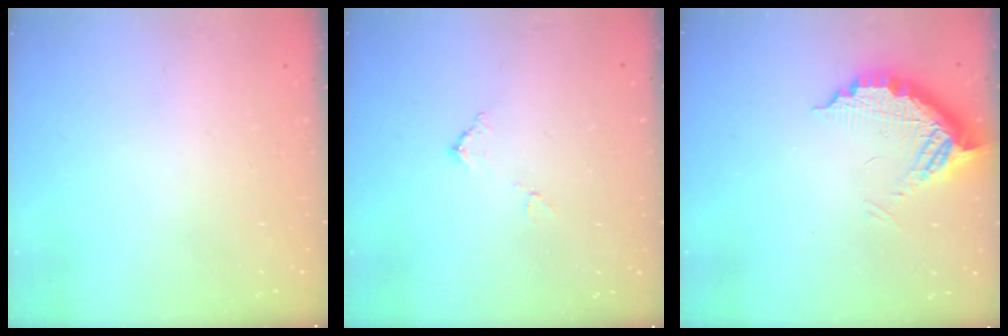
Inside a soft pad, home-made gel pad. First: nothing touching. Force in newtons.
{"total": 5.8, "press": 5.8, "slide": 0.2}
{"total": 10.8, "press": 10.7, "slide": 0.9}